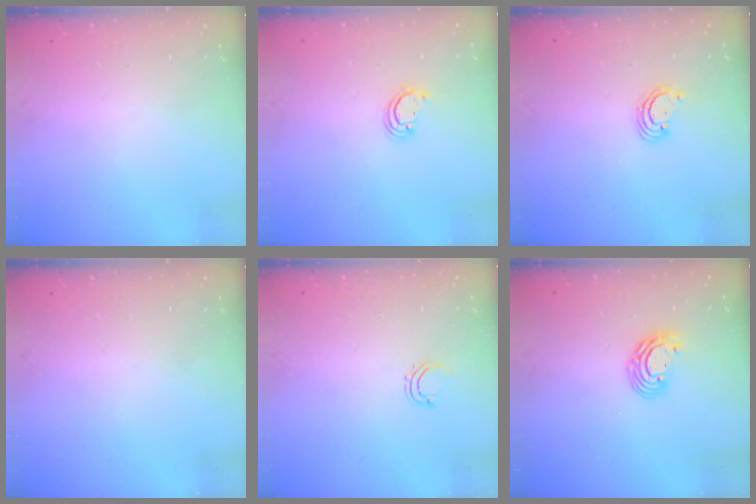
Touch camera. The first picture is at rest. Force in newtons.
{"total": 2.1, "press": 2.1, "slide": 0.1}
{"total": 3.3, "press": 3.3, "slide": 0.3}
{"total": 0.0}
{"total": 2.8, "press": 2.8, "slide": 0.5}
{"total": 6.9, "press": 6.9, "slide": 0.8}